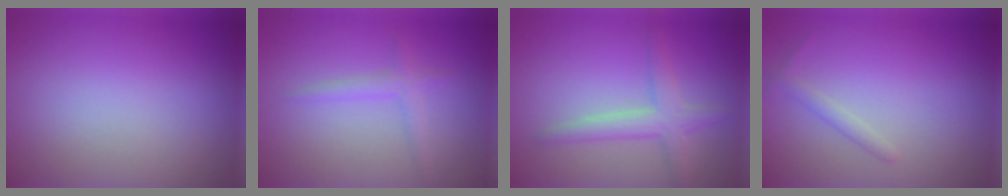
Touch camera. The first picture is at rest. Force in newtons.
{"total": 1.5, "press": 1.5, "slide": 0.1}
{"total": 3.0, "press": 3.0, "slide": 0.1}
{"total": 1.1, "press": 1.1, "slide": 0.1}